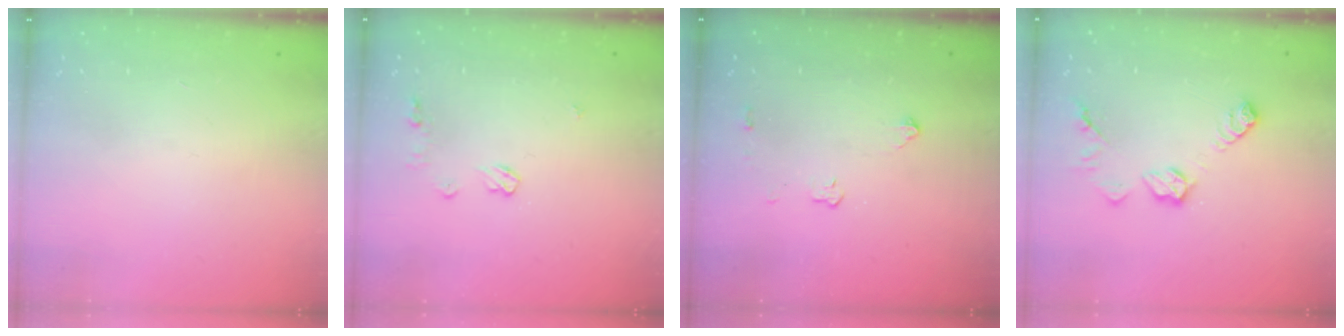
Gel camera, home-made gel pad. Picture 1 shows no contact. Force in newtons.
{"total": 5.6, "press": 5.5, "slide": 0.4}
{"total": 3.6, "press": 3.5, "slide": 0.5}
{"total": 9.1, "press": 9.1, "slide": 0.2}